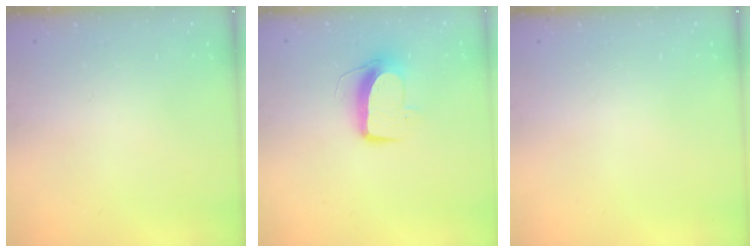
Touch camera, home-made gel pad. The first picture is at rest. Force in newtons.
{"total": 9.8, "press": 9.7, "slide": 1.0}
{"total": 0.0}